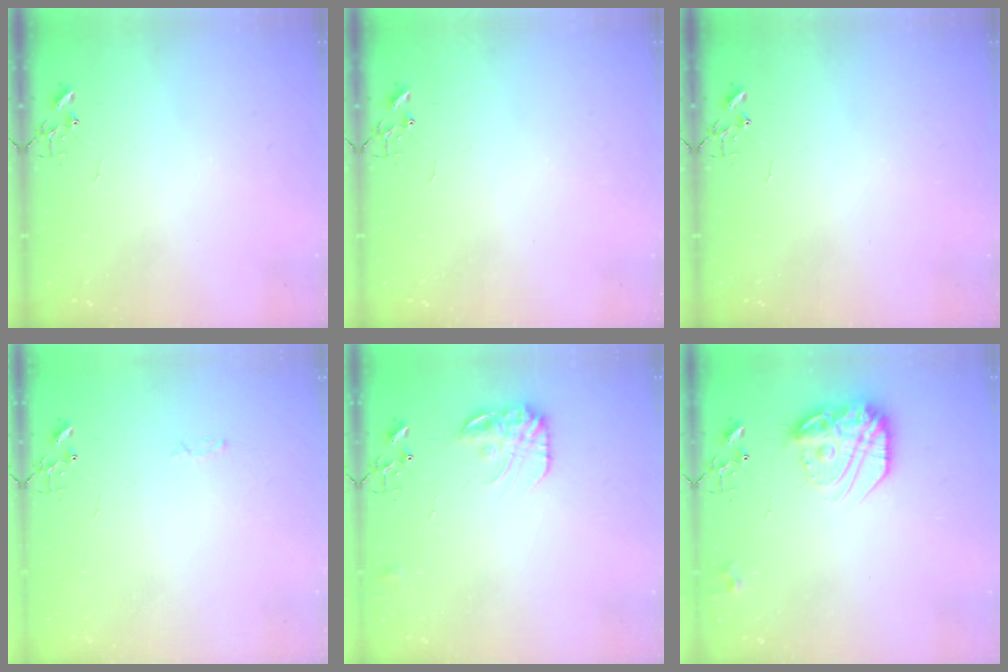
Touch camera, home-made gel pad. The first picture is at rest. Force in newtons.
{"total": 0.0}
{"total": 0.0}
{"total": 2.8, "press": 2.8, "slide": 0.4}
{"total": 12.1, "press": 12.1, "slide": 0.5}
{"total": 17.3, "press": 17.3, "slide": 1.3}